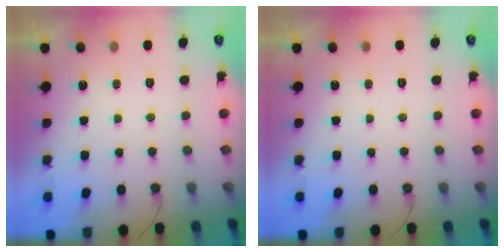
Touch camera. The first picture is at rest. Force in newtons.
{"total": 0.0}